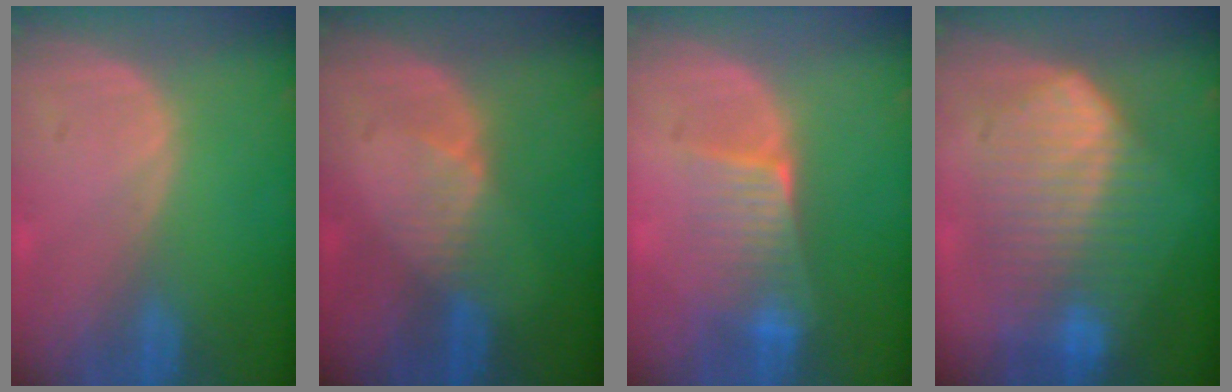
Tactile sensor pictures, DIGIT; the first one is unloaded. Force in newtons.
{"total": 2.7, "press": 2.7, "slide": 0.3}
{"total": 6.4, "press": 5.7, "slide": 2.8}
{"total": 10.3, "press": 10.3, "slide": 0.4}